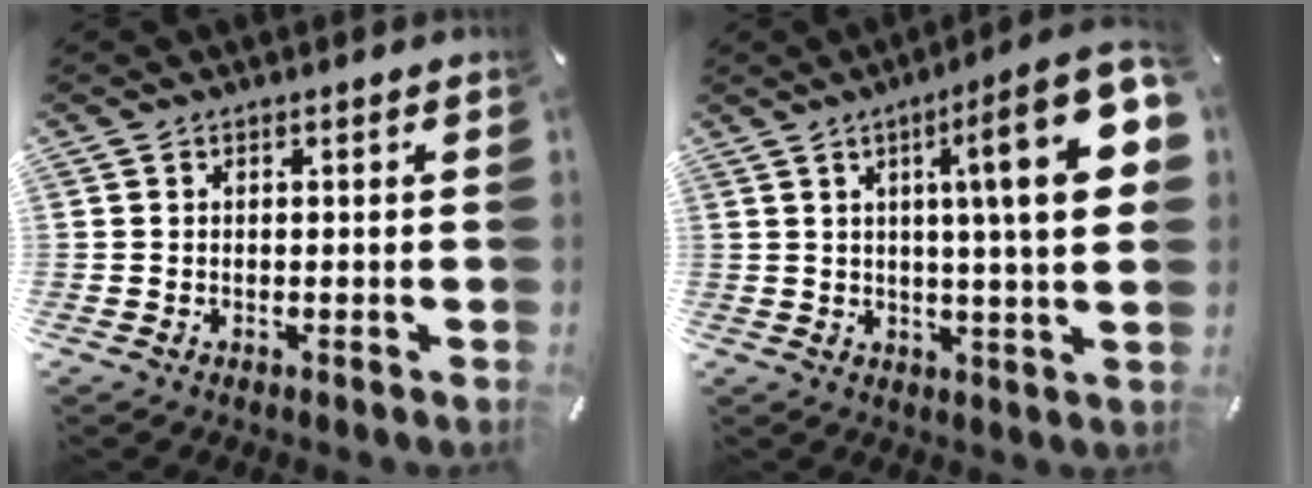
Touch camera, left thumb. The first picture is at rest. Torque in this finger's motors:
{"motor_torque": [2.24, 2.76, 1.54, -1.23, 0.37]}